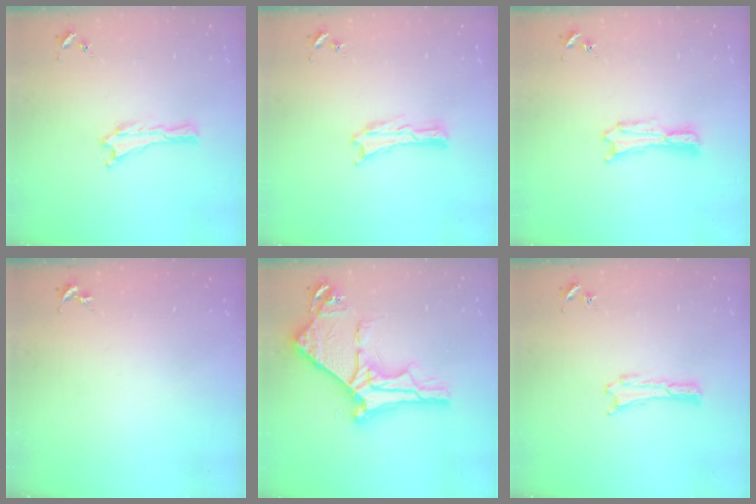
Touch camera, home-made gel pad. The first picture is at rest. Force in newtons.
{"total": 0.0}
{"total": 0.9, "press": 0.9, "slide": 0.2}
{"total": 0.0}
{"total": 10.7, "press": 10.6, "slide": 1.2}
{"total": 0.0}